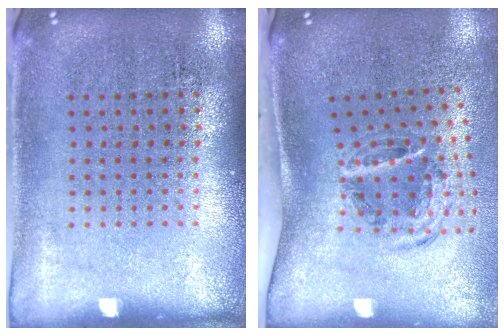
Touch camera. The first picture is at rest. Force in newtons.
{"total": 1.5, "press": 1.1, "slide": 1.0}